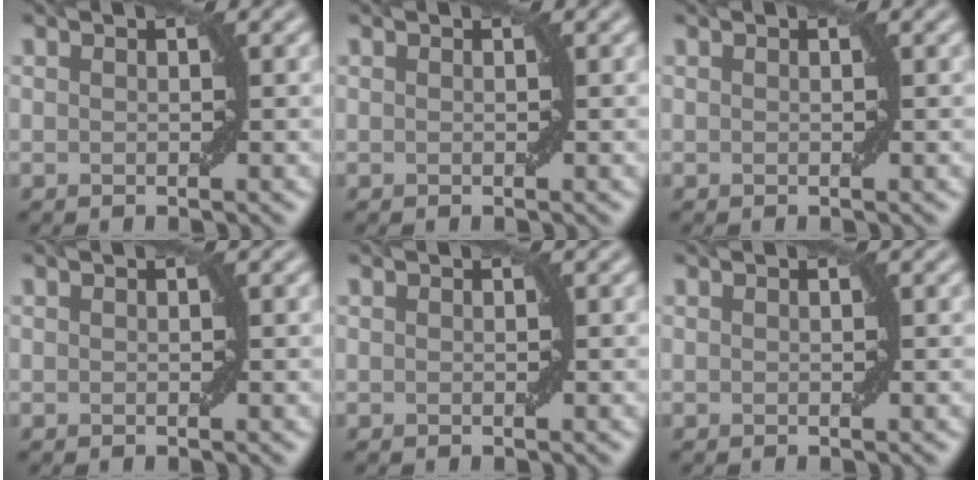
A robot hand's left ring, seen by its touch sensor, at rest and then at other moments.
{"total": 0.0}
{"total": 0.0}
{"total": 0.0}
{"total": 0.0}
{"total": 0.0}